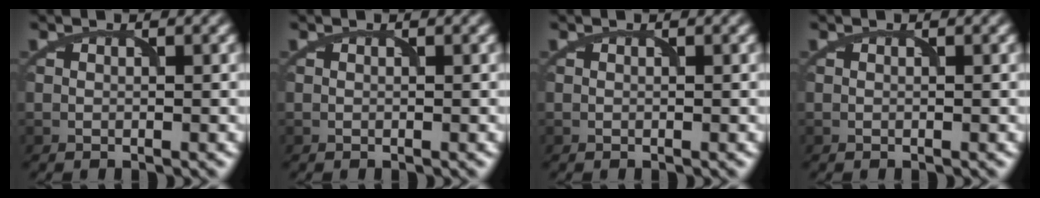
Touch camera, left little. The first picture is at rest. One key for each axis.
{"total": 0.0}
{"total": 0.0}
{"total": 0.0}